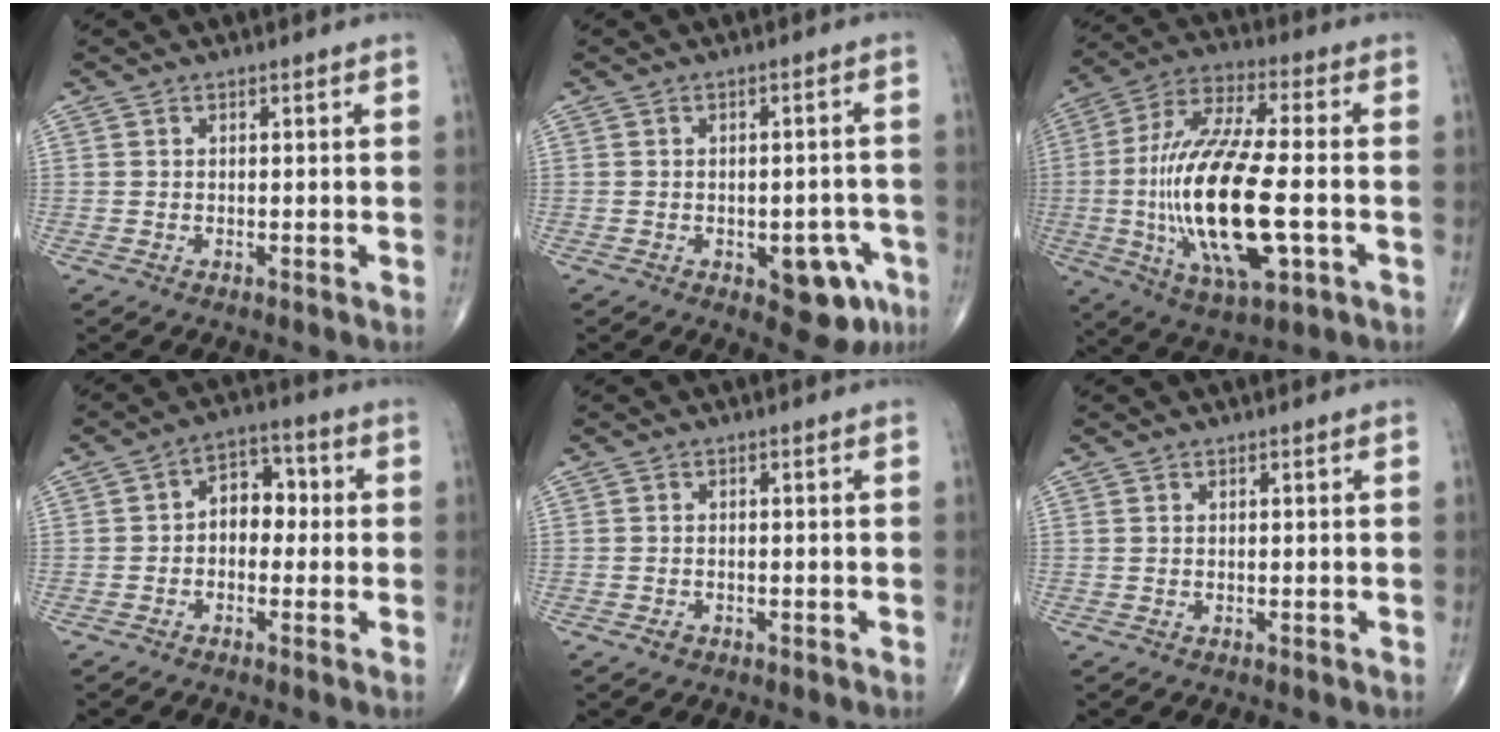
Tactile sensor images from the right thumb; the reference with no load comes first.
{"total": 8.6, "force": [-3.7, 4.2, 6.5], "torque": [-0.045, 0.019, -0.039]}
{"total": 23.3, "force": [-3.5, 7.9, 21.6], "torque": [-0.445, 0.010, -0.052]}
{"total": 6.7, "force": [-0.2, 4.8, 4.7], "torque": [-0.038, 0.027, -0.017]}
{"total": 1.1, "force": [-0.6, 0.7, 0.5], "torque": [-0.006, 0.004, -0.011]}
{"total": 0.0}